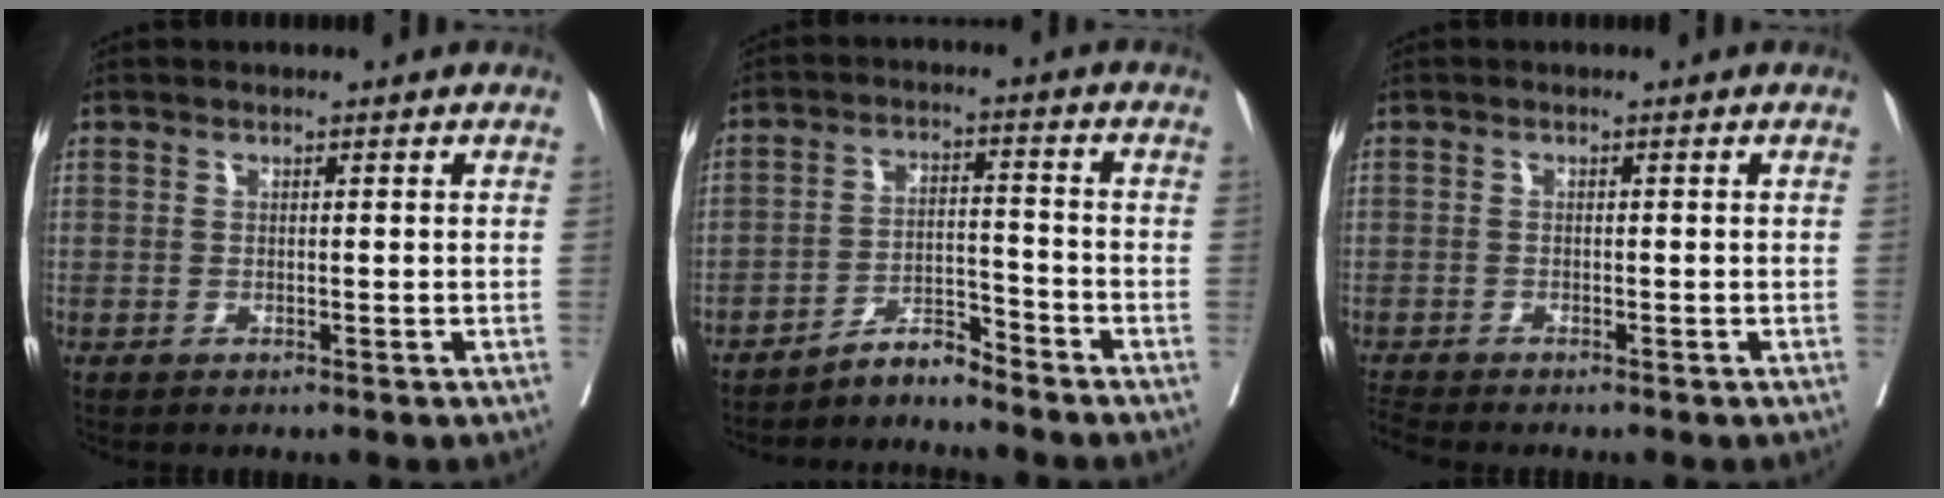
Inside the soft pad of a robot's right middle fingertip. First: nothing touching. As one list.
[{"total": 4.2, "force": [-4.1, 0.0, 0.6], "torque": [-0.005, -0.006, -0.075]}, {"total": 2.4, "force": [-2.3, -0.4, 0.2], "torque": [-0.008, -0.013, -0.045]}]